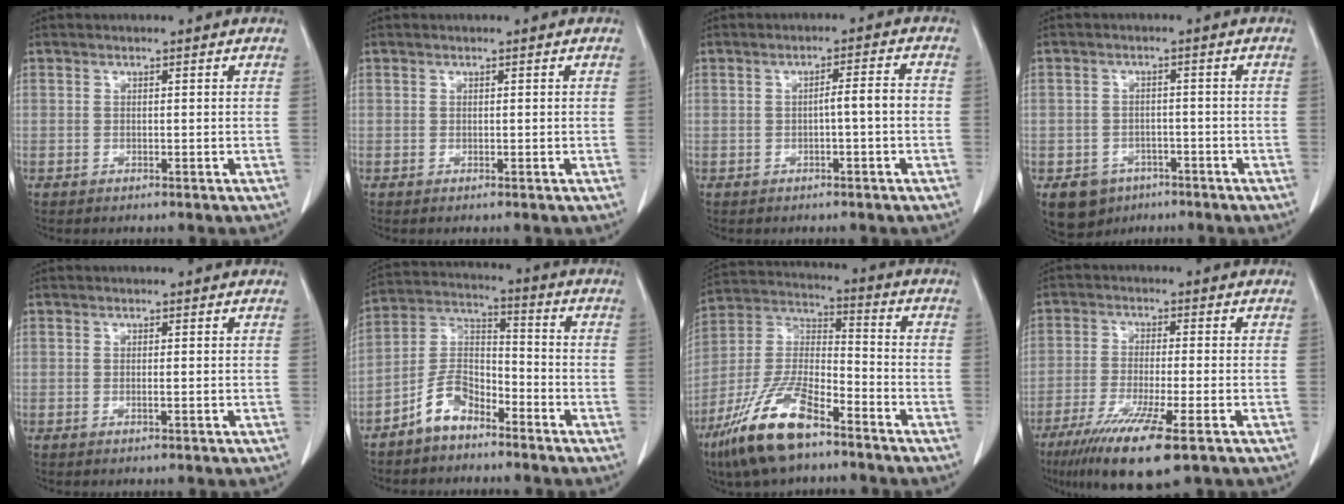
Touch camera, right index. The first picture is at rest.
{"total": 0.0}
{"total": 3.1, "force": [-0.8, 0.0, 3.0], "torque": [-0.044, 0.009, -0.012]}
{"total": 5.8, "force": [-3.5, 4.5, 1.3], "torque": [-0.019, 0.007, -0.045]}
{"total": 0.5, "force": [-0.1, -0.1, 0.5], "torque": [-0.011, -0.002, -0.002]}
{"total": 7.7, "force": [-5.4, 4.0, 3.8], "torque": [-0.083, 0.019, -0.106]}
{"total": 15.3, "force": [-10.1, 4.5, 10.5], "torque": [-0.221, -0.004, -0.188]}
{"total": 11.5, "force": [-6.8, 0.9, 9.3], "torque": [-0.168, -0.033, -0.111]}